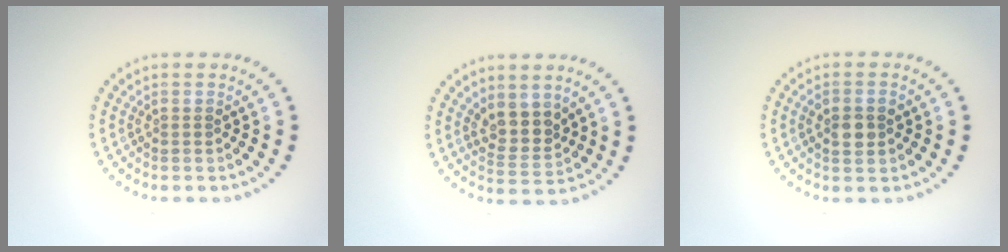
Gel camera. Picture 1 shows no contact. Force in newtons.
{"total": 3.0, "press": 2.6, "slide": 1.5}
{"total": 2.6, "press": 2.5, "slide": 0.3}